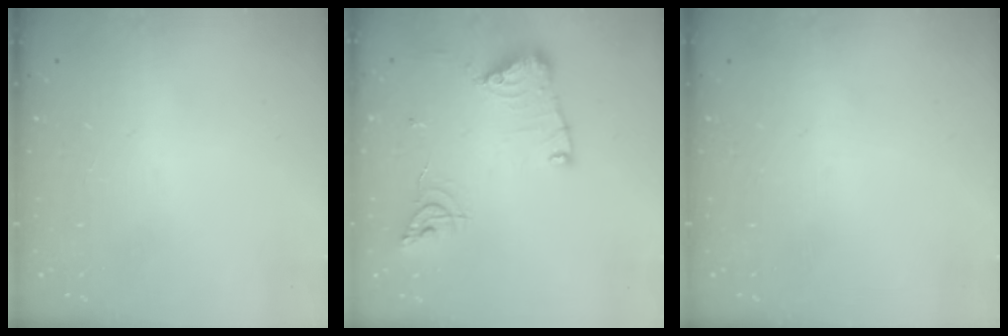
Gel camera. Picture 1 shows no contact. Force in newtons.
{"total": 13.4, "press": 13.3, "slide": 1.4}
{"total": 0.0}